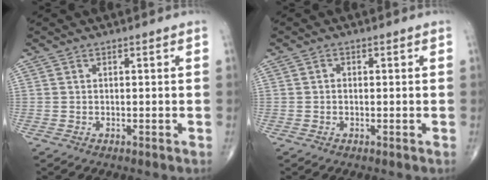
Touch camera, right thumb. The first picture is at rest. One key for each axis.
{"total": 0.6, "fx": -0.1, "fy": 0.5, "fz": 0.4, "tx": -0.005, "ty": 0.000, "tz": -0.004}